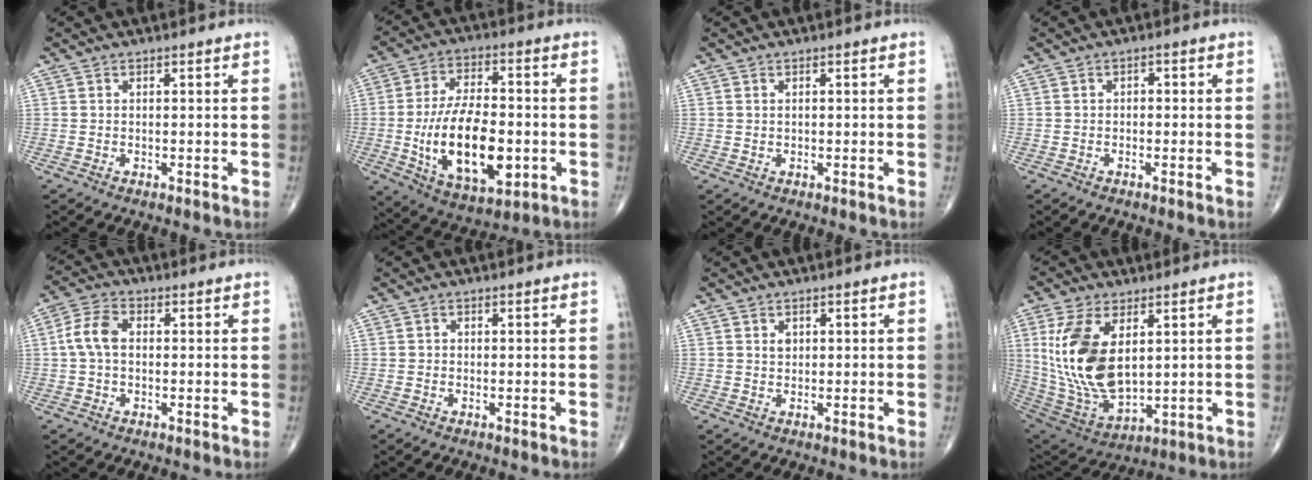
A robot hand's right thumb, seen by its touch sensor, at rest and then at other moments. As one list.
[{"total": 19.0, "force": [-3.3, 9.5, 16.1], "torque": [-0.264, 0.007, -0.043]}, {"total": 0.5, "force": [0.2, 0.3, 0.4], "torque": [-0.007, 0.001, 0.004]}, {"total": 1.1, "force": [-0.1, 0.8, 0.7], "torque": [-0.003, 0.003, -0.006]}, {"total": 6.0, "force": [0.3, 3.8, 4.6], "torque": [-0.098, 0.019, -0.002]}, {"total": 0.5, "force": [0.0, 0.5, 0.2], "torque": [0.001, 0.001, -0.003]}, {"total": 1.4, "force": [0.5, 1.1, 0.8], "torque": [-0.004, -0.002, 0.010]}, {"total": 18.5, "force": [3.8, 10.0, 15.2], "torque": [-0.300, -0.024, 0.091]}]